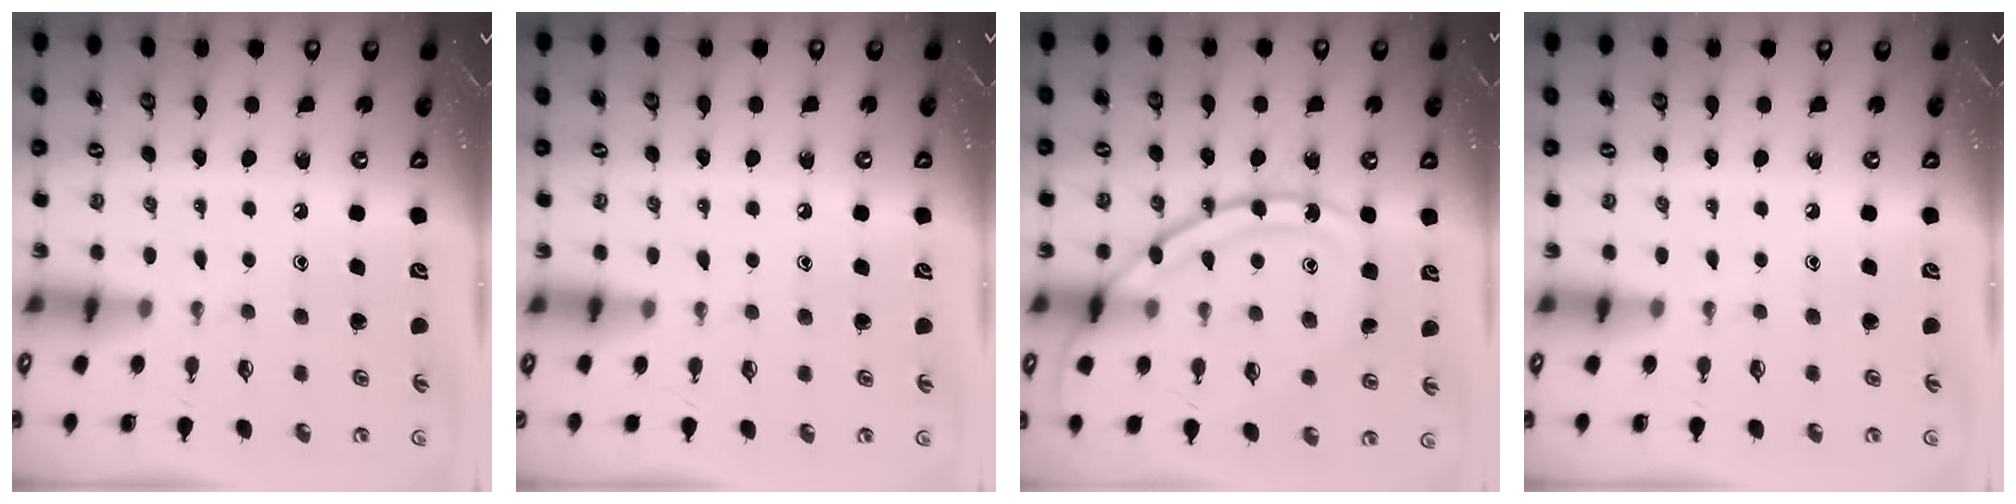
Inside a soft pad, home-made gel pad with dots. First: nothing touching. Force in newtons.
{"total": 6.2, "press": 6.1, "slide": 0.9}
{"total": 15.6, "press": 15.6, "slide": 0.8}
{"total": 0.0}